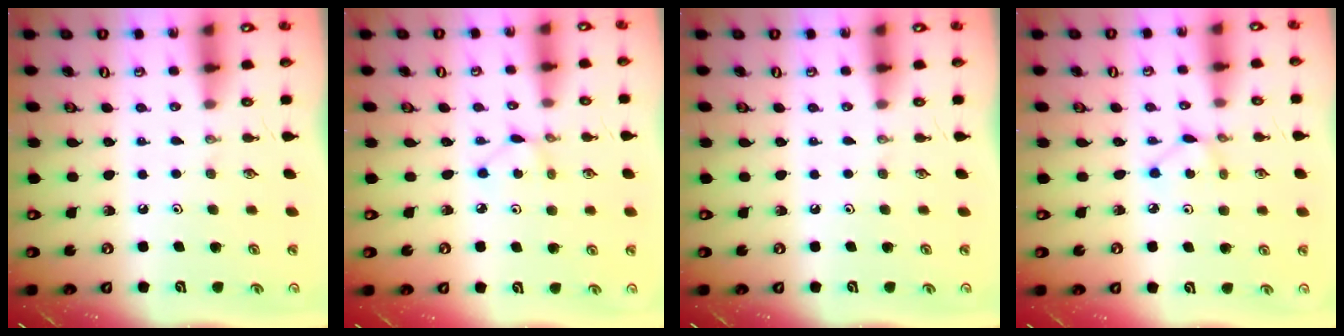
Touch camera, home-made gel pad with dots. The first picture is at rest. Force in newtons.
{"total": 1.9, "press": 1.9, "slide": 0.2}
{"total": 0.0}
{"total": 3.2, "press": 3.2, "slide": 0.4}